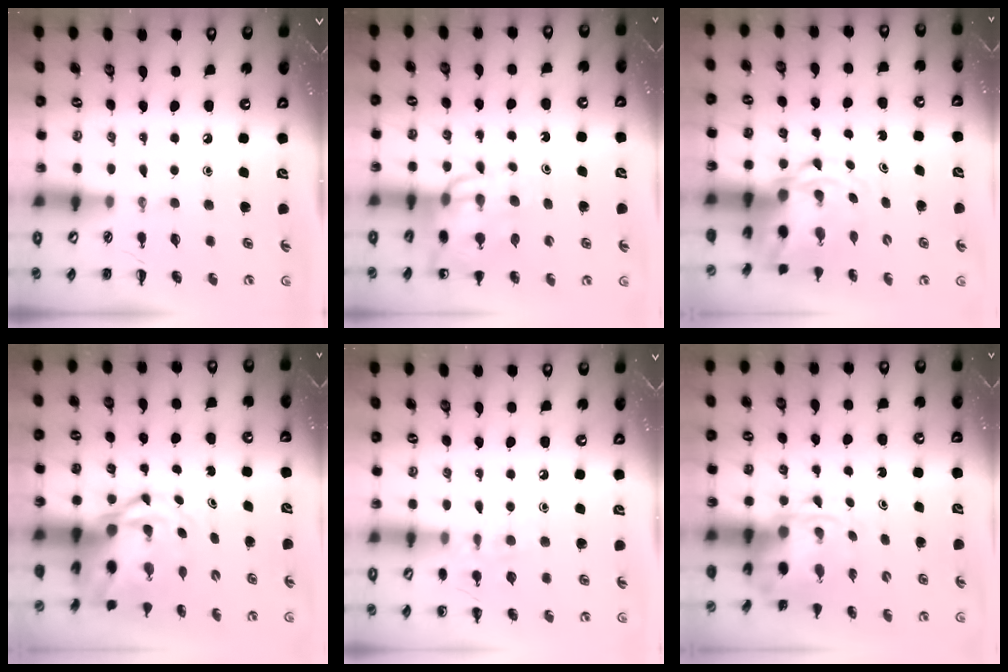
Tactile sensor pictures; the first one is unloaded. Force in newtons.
{"total": 13.2, "press": 12.7, "slide": 3.7}
{"total": 6.0, "press": 5.9, "slide": 1.5}
{"total": 7.4, "press": 7.1, "slide": 2.1}
{"total": 7.9, "press": 7.7, "slide": 1.5}
{"total": 3.6, "press": 3.5, "slide": 0.8}